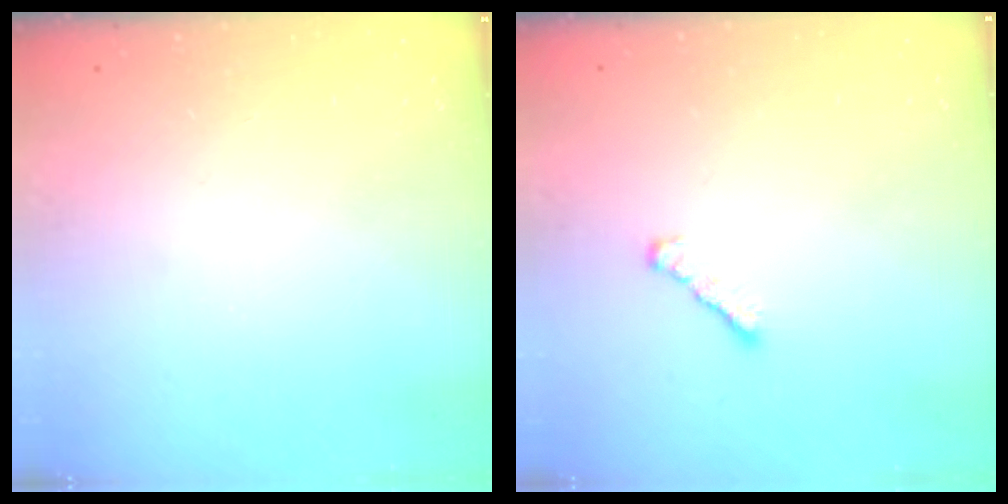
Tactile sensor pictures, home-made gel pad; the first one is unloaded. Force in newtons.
{"total": 2.5, "press": 2.4, "slide": 0.6}